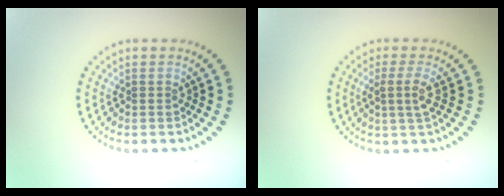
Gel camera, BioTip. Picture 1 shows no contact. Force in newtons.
{"total": 2.1, "press": 1.6, "slide": 1.3}